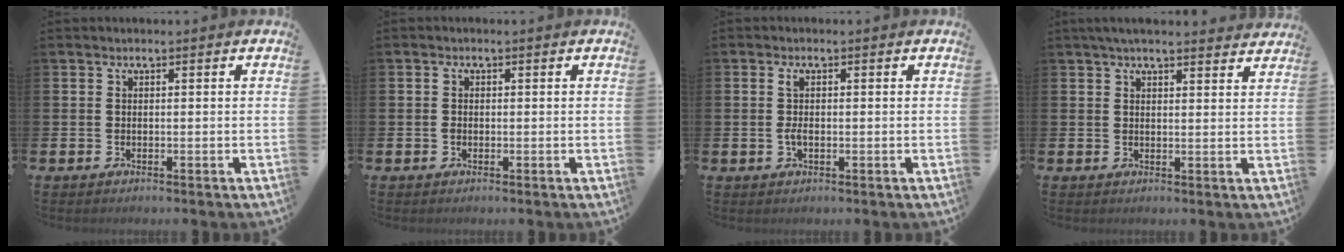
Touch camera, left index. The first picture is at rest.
{"total": 1.0, "force": [0.0, 0.9, 0.5], "torque": [-0.002, 0.004, -0.005]}
{"total": 2.1, "force": [0.1, 1.1, 1.8], "torque": [-0.036, 0.005, -0.001]}
{"total": 3.6, "force": [3.3, 0.5, 1.3], "torque": [-0.027, -0.009, 0.059]}